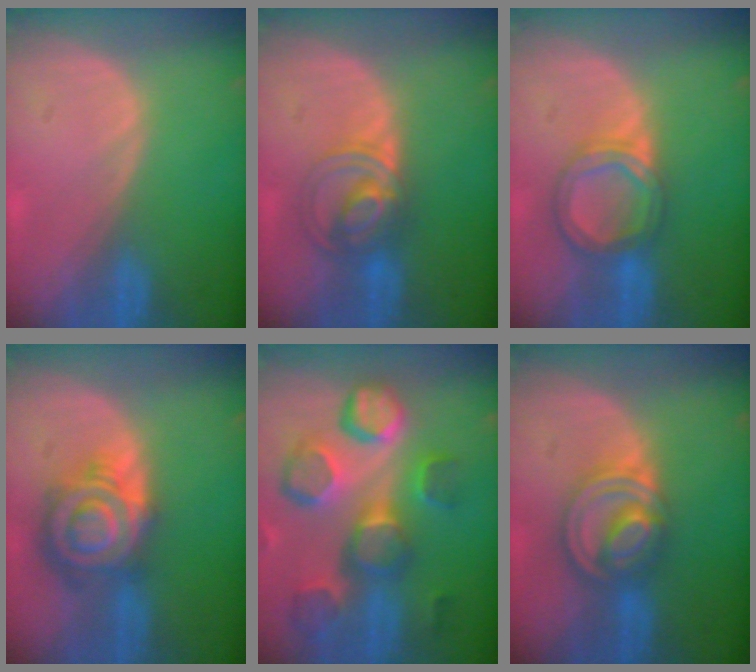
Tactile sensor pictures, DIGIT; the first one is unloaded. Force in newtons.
{"total": 6.1, "press": 6.0, "slide": 1.1}
{"total": 6.4, "press": 5.9, "slide": 2.5}
{"total": 9.3, "press": 9.2, "slide": 0.6}
{"total": 12.7, "press": 11.2, "slide": 6.0}
{"total": 8.0, "press": 6.9, "slide": 3.9}